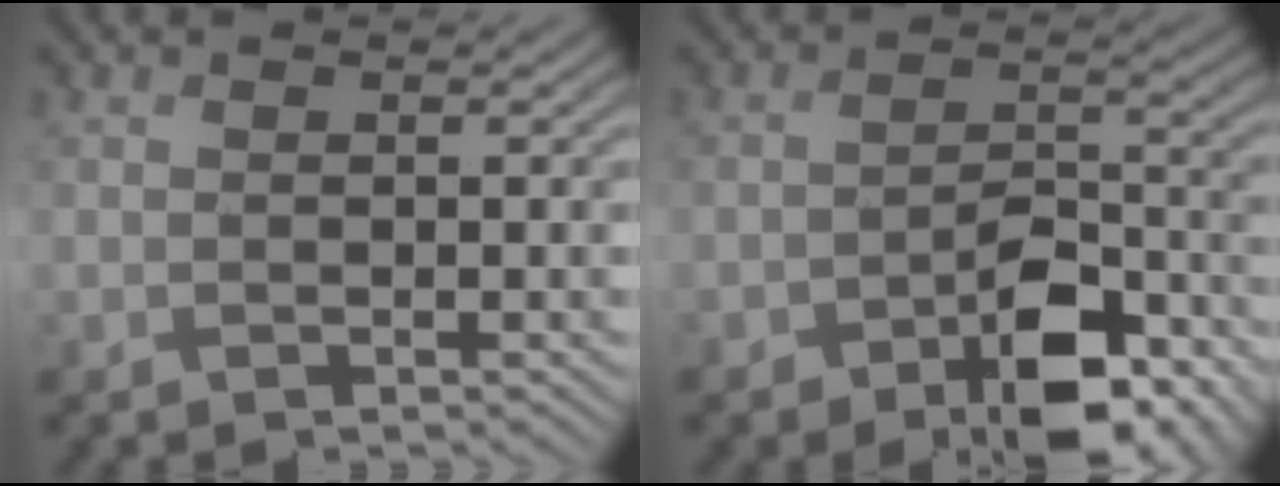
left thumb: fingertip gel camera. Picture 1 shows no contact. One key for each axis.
{"total": 9.3, "fx": -5.5, "fy": 4.2, "fz": 6.3, "tx": -0.094, "ty": -0.004, "tz": -0.087}